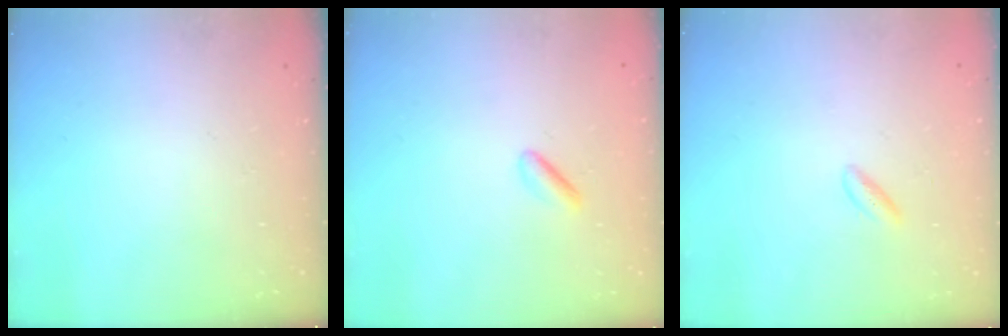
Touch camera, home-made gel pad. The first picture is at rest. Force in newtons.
{"total": 1.6, "press": 1.3, "slide": 0.9}
{"total": 2.2, "press": 1.9, "slide": 1.2}